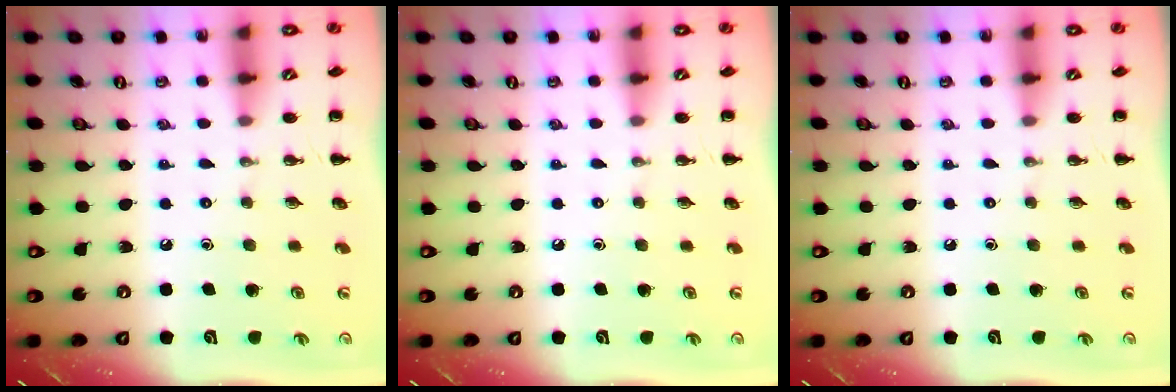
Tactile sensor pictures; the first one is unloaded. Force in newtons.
{"total": 0.0}
{"total": 0.0}